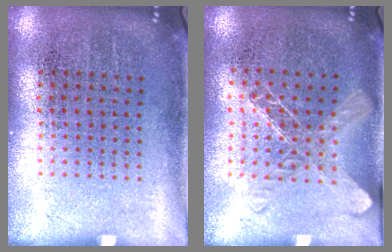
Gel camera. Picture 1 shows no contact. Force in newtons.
{"total": 1.4, "press": 1.2, "slide": 0.7}